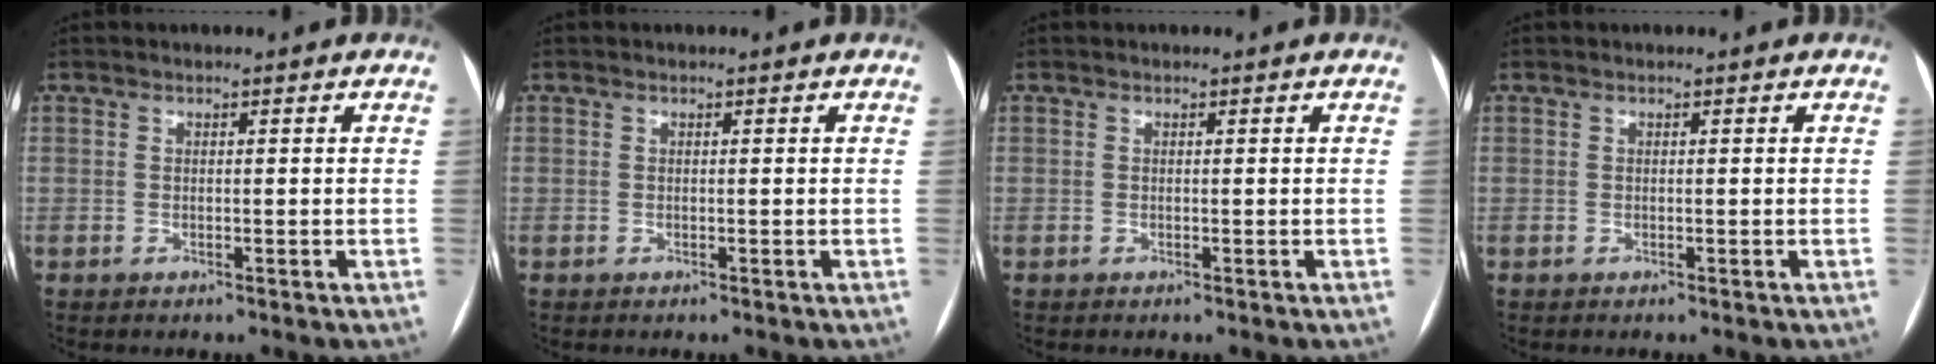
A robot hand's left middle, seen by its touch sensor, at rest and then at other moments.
{"total": 0.0}
{"total": 0.0}
{"total": 0.0}